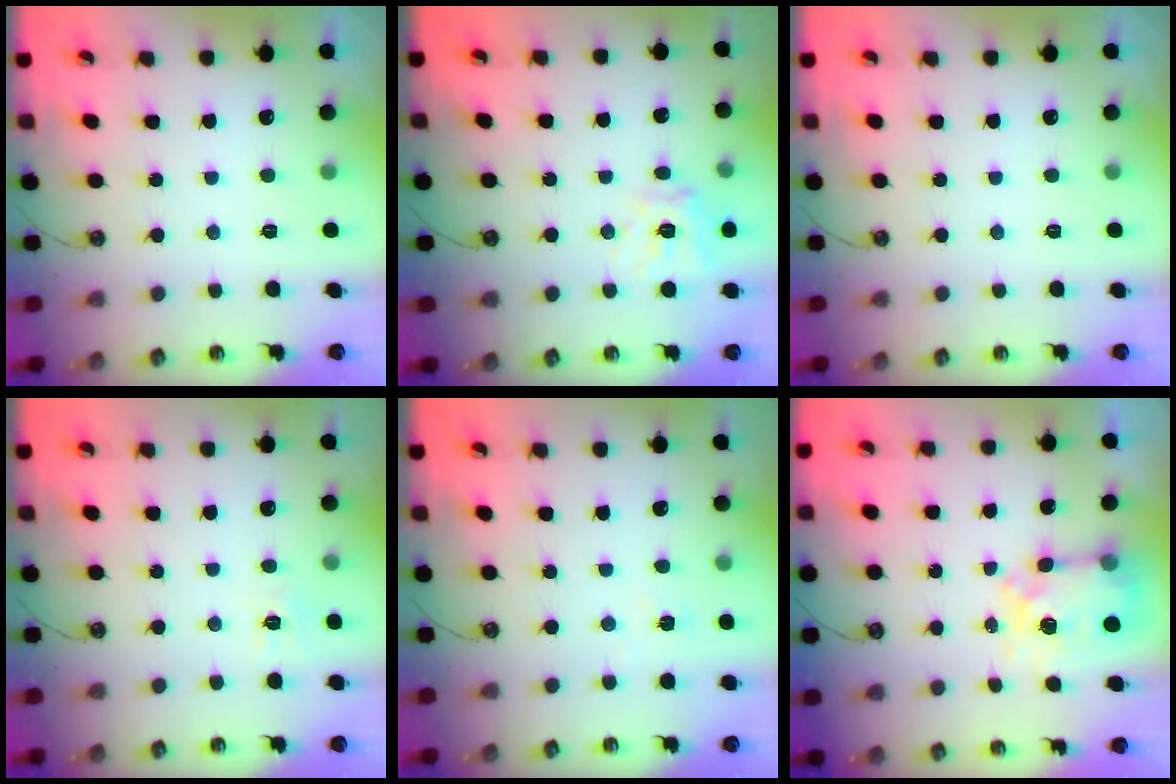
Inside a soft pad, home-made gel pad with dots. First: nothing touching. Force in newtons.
{"total": 12.5, "press": 12.4, "slide": 1.4}
{"total": 0.0}
{"total": 6.6, "press": 6.6, "slide": 0.6}
{"total": 3.9, "press": 3.9, "slide": 0.4}
{"total": 7.4, "press": 7.4, "slide": 0.7}